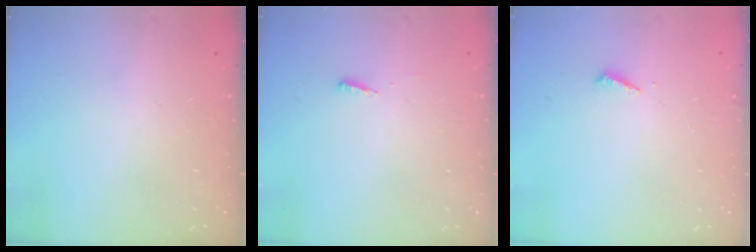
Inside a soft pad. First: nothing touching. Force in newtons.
{"total": 3.1, "press": 3.0, "slide": 0.9}
{"total": 2.0, "press": 2.0, "slide": 0.2}